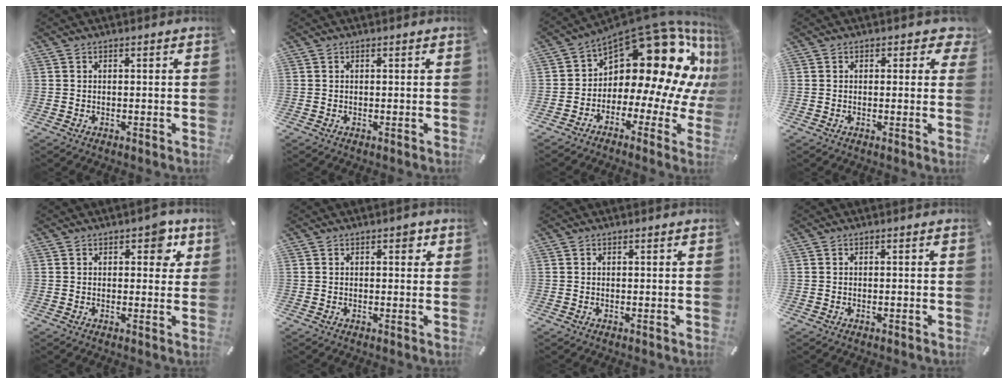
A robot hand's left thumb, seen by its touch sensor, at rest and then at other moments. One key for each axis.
{"total": 0.0}
{"total": 19.4, "fx": 8.7, "fy": 10.5, "fz": 13.8, "tx": -0.201, "ty": -0.082, "tz": 0.148}
{"total": 2.7, "fx": 1.0, "fy": 1.8, "fz": 1.7, "tx": -0.011, "ty": 0.001, "tz": 0.012}
{"total": 5.1, "fx": 2.3, "fy": 2.9, "fz": 3.4, "tx": -0.021, "ty": -0.008, "tz": 0.026}
{"total": 2.2, "fx": 0.7, "fy": 1.2, "fz": 1.6, "tx": -0.011, "ty": -0.001, "tz": 0.004}
{"total": 0.0}
{"total": 0.6, "fx": -0.3, "fy": 0.2, "fz": 0.5, "tx": -0.010, "ty": -0.004, "tz": -0.005}